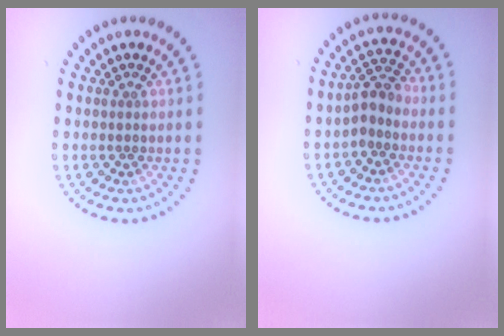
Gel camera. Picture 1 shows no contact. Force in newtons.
{"total": 2.4, "press": 2.1, "slide": 1.1}